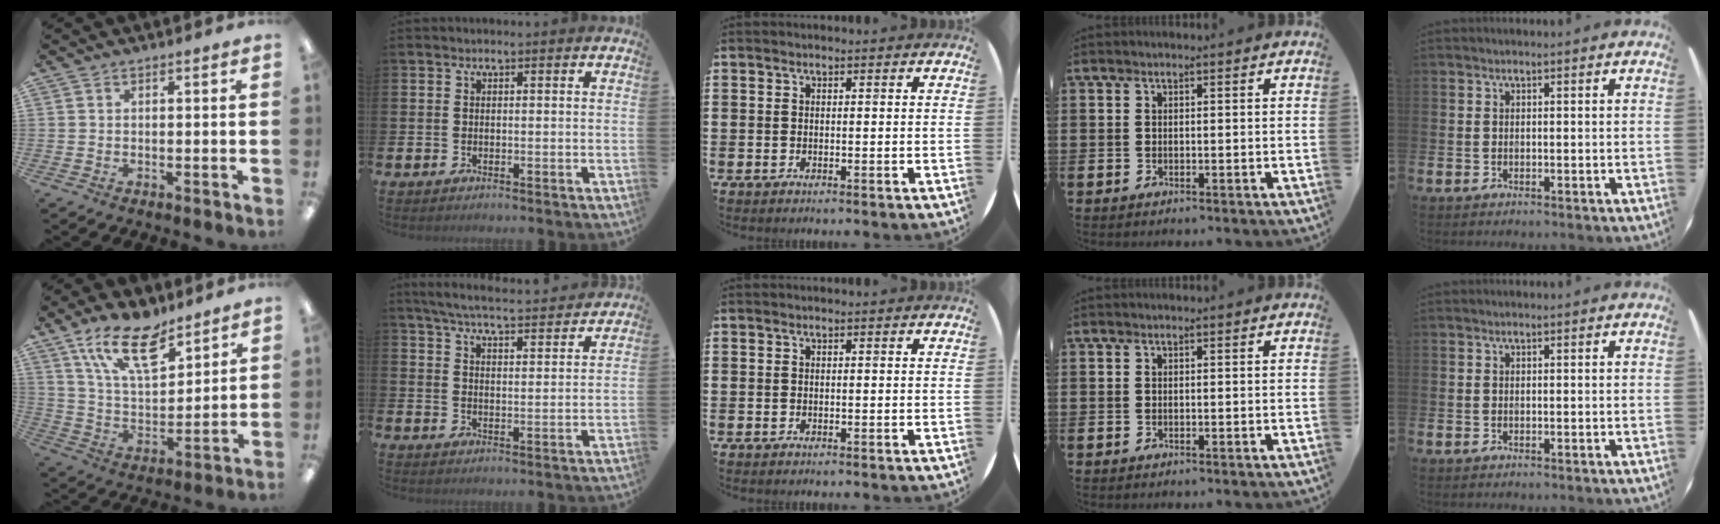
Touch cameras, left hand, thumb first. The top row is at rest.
{"thumb": {"total": 16.7, "force": [11.2, 7.1, 10.2], "torque": [-0.182, -0.046, 0.197]}, "index": {"total": 5.8, "force": [5.6, 0.3, 1.4], "torque": [-0.040, -0.043, 0.096]}}